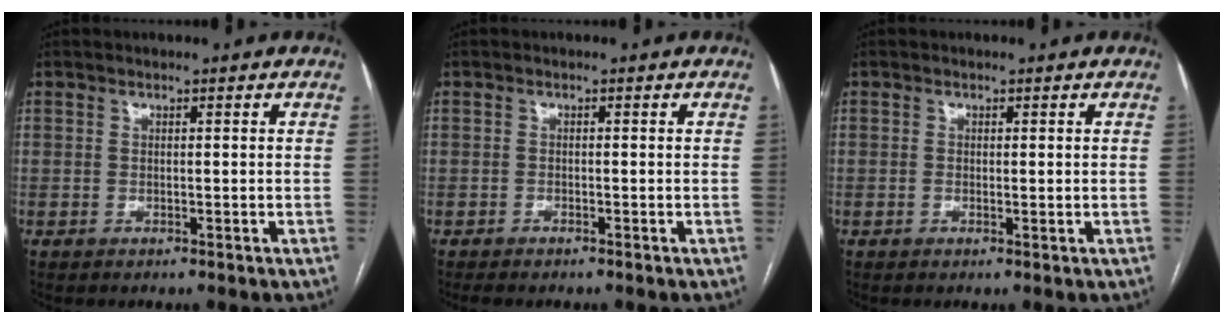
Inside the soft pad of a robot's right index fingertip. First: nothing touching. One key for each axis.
{"total": 2.1, "fx": -1.8, "fy": 0.5, "fz": 0.9, "tx": -0.014, "ty": -0.005, "tz": -0.023}
{"total": 0.8, "fx": -0.1, "fy": 0.3, "fz": 0.7, "tx": -0.014, "ty": -0.002, "tz": 0.000}